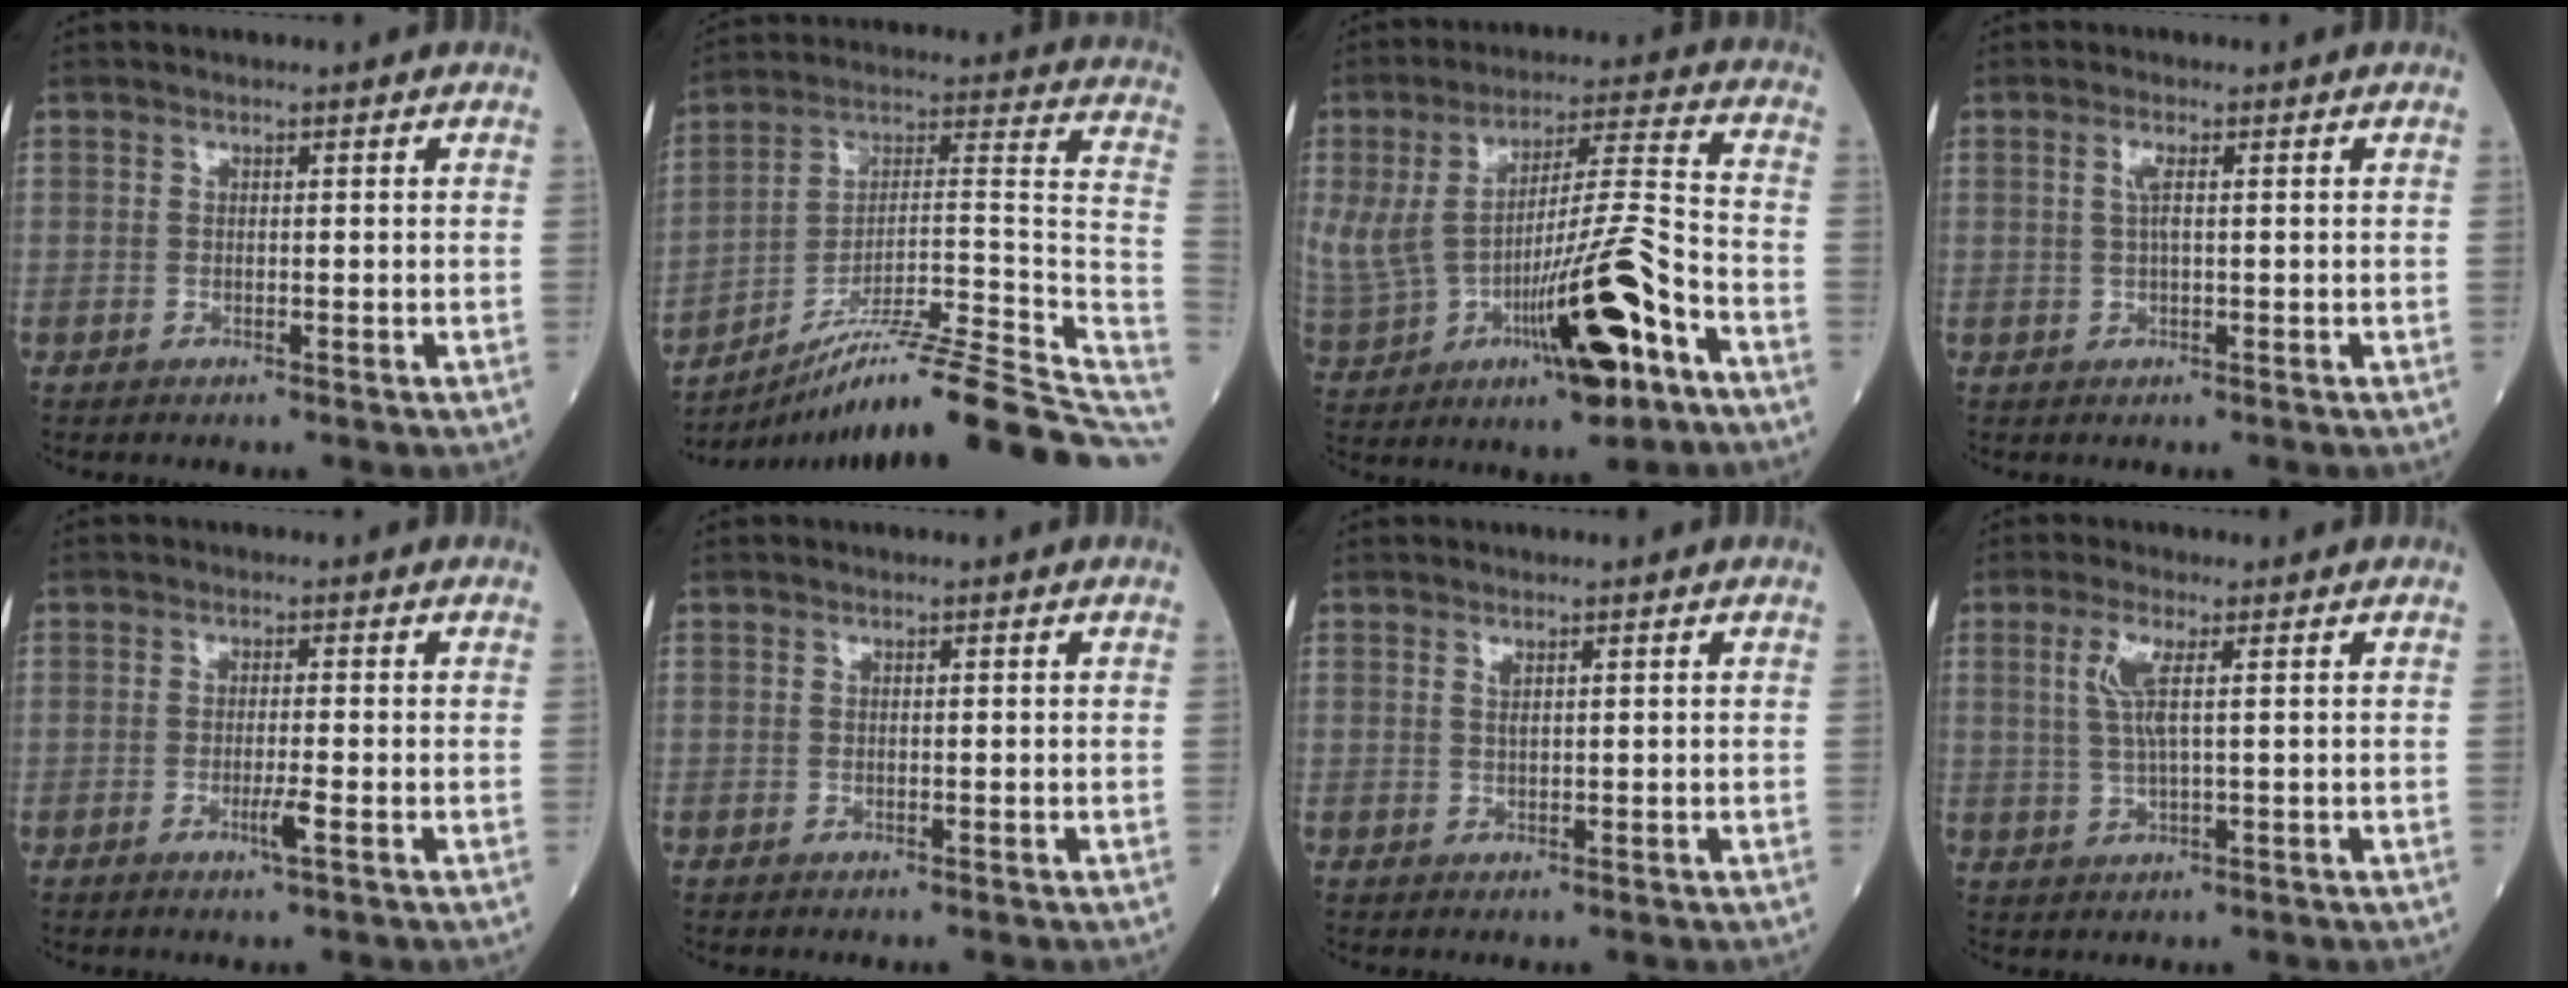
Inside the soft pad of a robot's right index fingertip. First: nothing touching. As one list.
[{"total": 23.5, "force": [-17.8, 0.3, 15.3], "torque": [-0.154, 0.041, -0.280]}, {"total": 22.7, "force": [-5.7, 5.5, 21.2], "torque": [-0.432, 0.003, -0.073]}, {"total": 1.8, "force": [0.5, 0.2, 1.8], "torque": [-0.040, 0.004, 0.007]}, {"total": 2.4, "force": [-1.0, -0.3, 2.1], "torque": [-0.041, -0.005, -0.019]}, {"total": 0.0}, {"total": 0.9, "force": [0.6, 0.1, 0.7], "torque": [-0.016, -0.004, 0.012]}, {"total": 4.3, "force": [1.3, 0.4, 4.1], "torque": [-0.092, 0.000, 0.028]}]